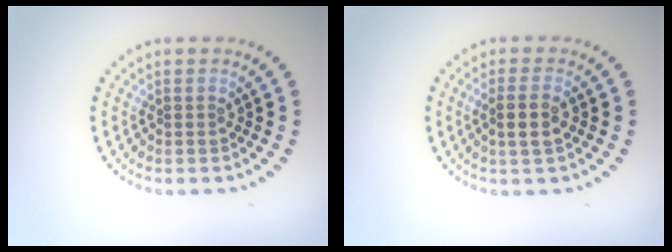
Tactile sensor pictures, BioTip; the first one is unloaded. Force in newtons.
{"total": 2.5, "press": 2.3, "slide": 0.9}